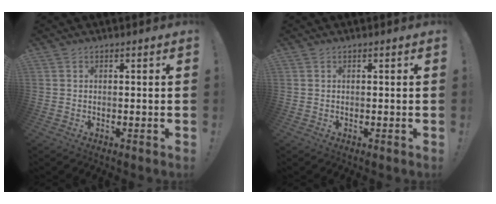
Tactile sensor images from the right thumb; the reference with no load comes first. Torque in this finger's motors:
{"motor_torque": [0.00, 0.00, 0.13, -0.08, 0.05]}